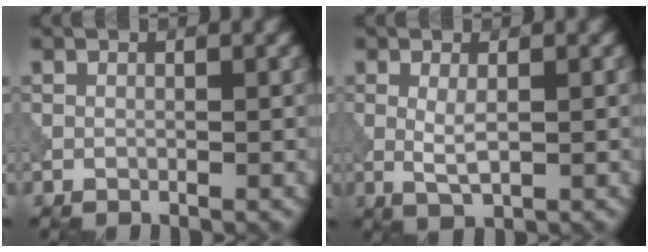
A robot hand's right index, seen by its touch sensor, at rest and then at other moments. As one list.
[{"total": 2.0, "force": [0.1, 0.5, 1.9], "torque": [-0.045, -0.001, 0.003]}]